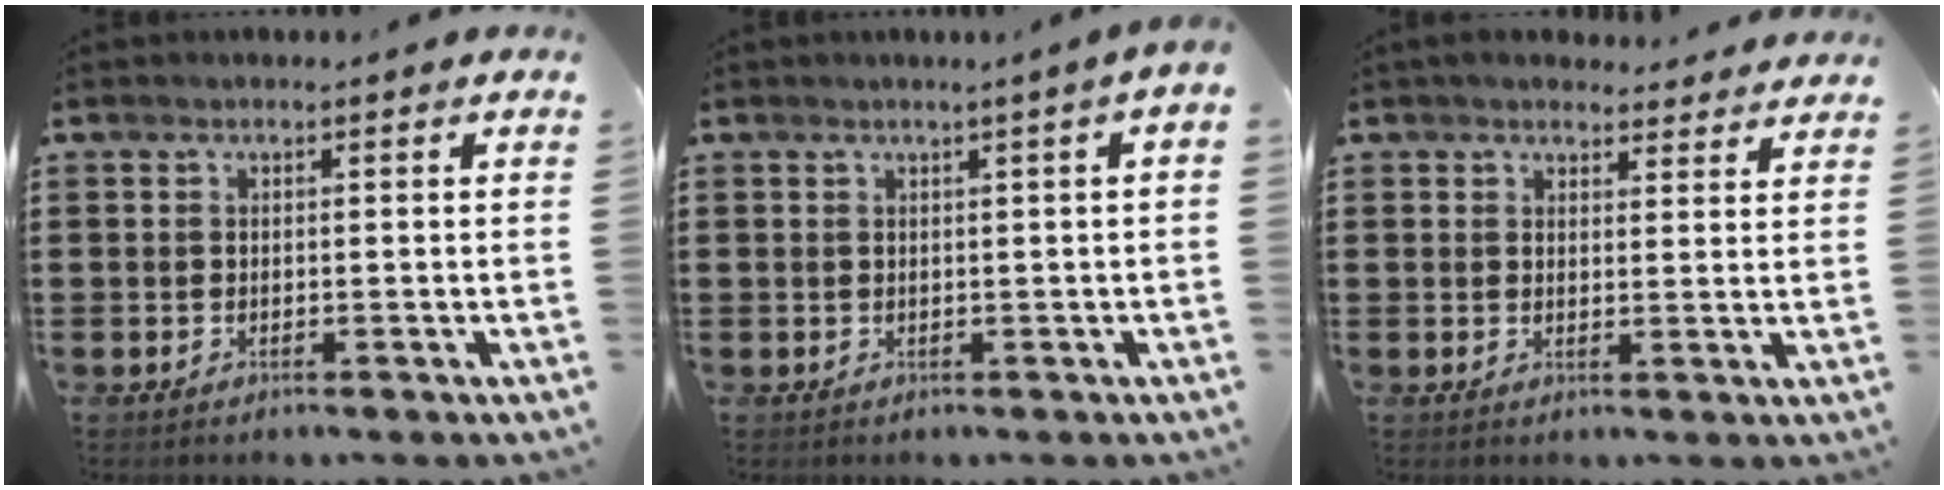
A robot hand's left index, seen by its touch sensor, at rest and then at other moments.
{"total": 1.1, "force": [0.6, -0.2, 1.0], "torque": [-0.018, -0.004, 0.011]}
{"total": 3.7, "force": [3.5, 0.8, 0.6], "torque": [-0.013, -0.011, 0.064]}